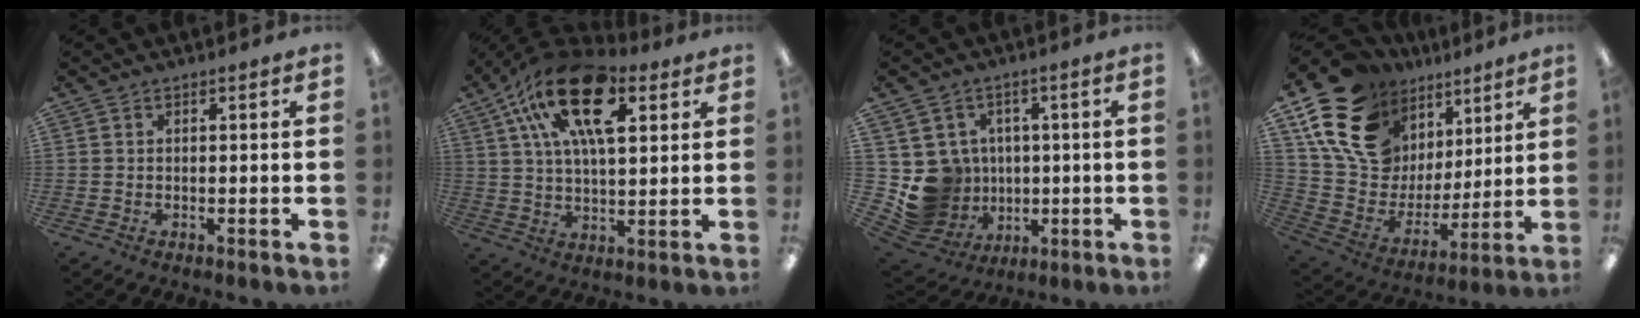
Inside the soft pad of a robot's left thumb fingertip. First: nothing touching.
{"total": 22.3, "force": [10.4, 11.0, 16.3], "torque": [-0.282, -0.030, 0.173]}
{"total": 11.1, "force": [-0.2, 10.9, 2.1], "torque": [-0.077, 0.000, 0.021]}
{"total": 20.5, "force": [12.2, 13.5, 9.4], "torque": [-0.189, -0.060, 0.242]}